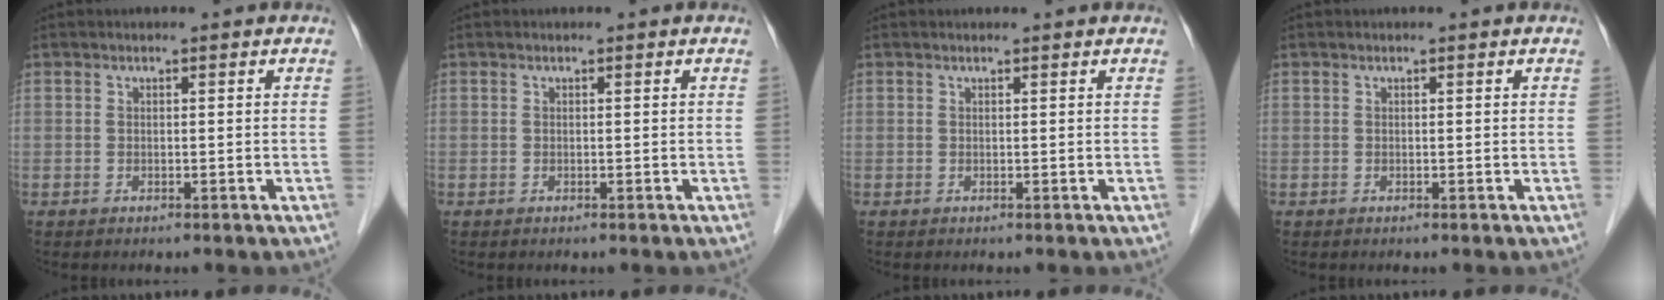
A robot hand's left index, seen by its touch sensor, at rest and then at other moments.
{"total": 0.0}
{"total": 0.5, "force": [-0.5, -0.1, -0.1], "torque": [-0.001, -0.003, -0.012]}
{"total": 0.0}